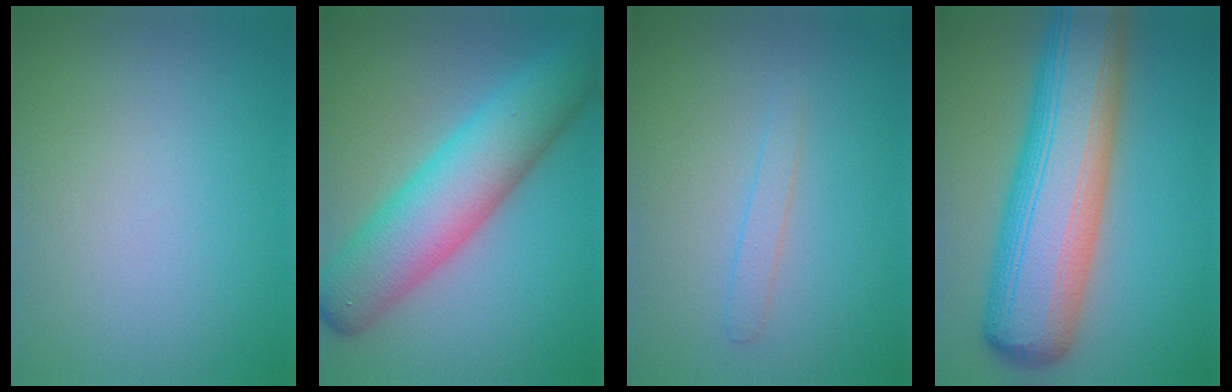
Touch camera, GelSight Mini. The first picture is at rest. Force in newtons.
{"total": 9.3, "press": 9.3, "slide": 0.2}
{"total": 1.2, "press": 1.2, "slide": 0.1}
{"total": 13.4, "press": 13.4, "slide": 0.4}